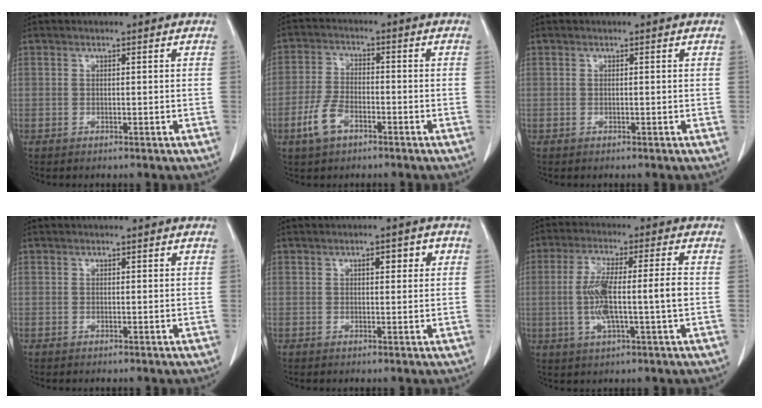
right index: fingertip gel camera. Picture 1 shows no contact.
{"total": 5.8, "force": [-3.1, 2.8, 4.0], "torque": [-0.096, 0.003, -0.062]}
{"total": 0.0}
{"total": 0.0}
{"total": 2.9, "force": [1.0, 1.2, 2.5], "torque": [-0.034, 0.009, 0.013]}
{"total": 9.8, "force": [-0.9, 0.8, 9.7], "torque": [-0.190, 0.008, -0.018]}